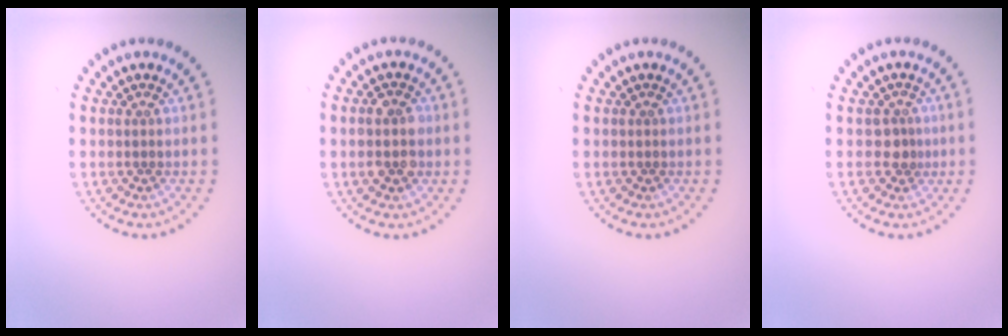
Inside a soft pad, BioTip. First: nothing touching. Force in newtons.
{"total": 2.8, "press": 2.8, "slide": 0.2}
{"total": 0.0}
{"total": 1.6, "press": 1.3, "slide": 1.0}